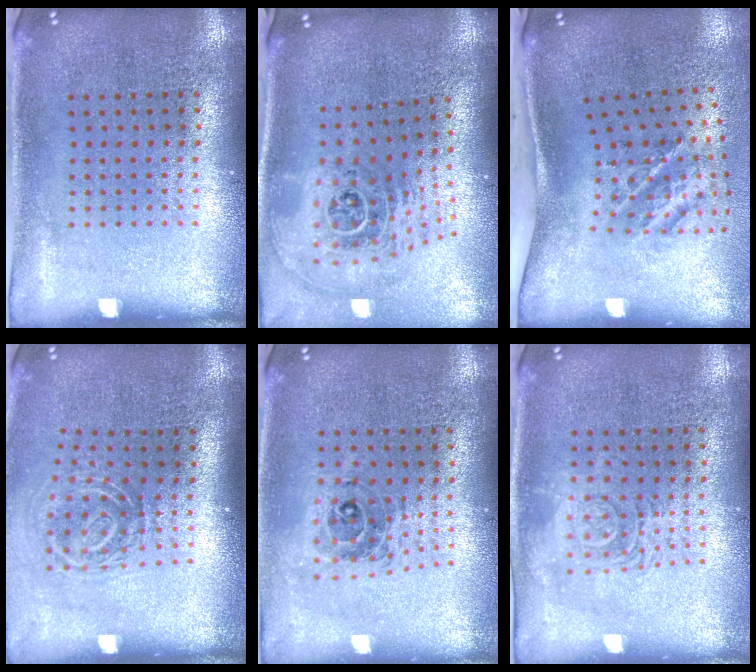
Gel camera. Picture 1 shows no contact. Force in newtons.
{"total": 2.8, "press": 1.8, "slide": 2.1}
{"total": 2.1, "press": 1.3, "slide": 1.7}
{"total": 1.8, "press": 1.2, "slide": 1.4}
{"total": 0.6, "press": 0.6, "slide": 0.2}
{"total": 3.0, "press": 2.9, "slide": 0.4}